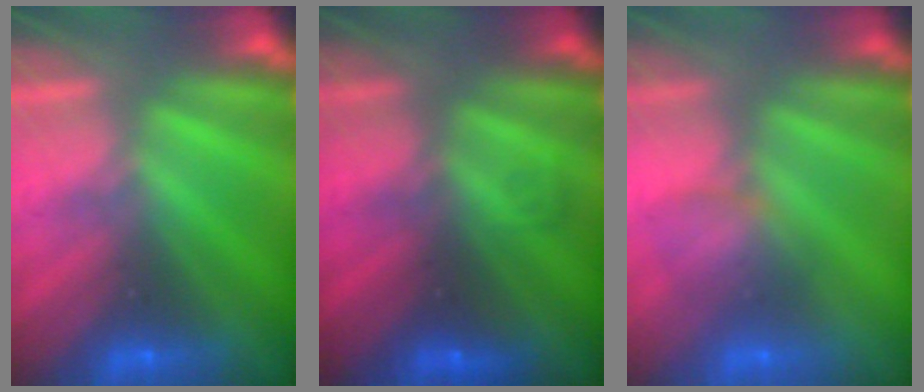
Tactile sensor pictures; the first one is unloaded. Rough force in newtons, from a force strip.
{"total": 1.7}
{"total": 3.0}